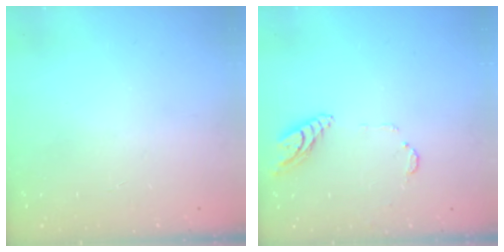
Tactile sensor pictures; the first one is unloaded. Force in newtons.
{"total": 10.2, "press": 10.2, "slide": 1.3}